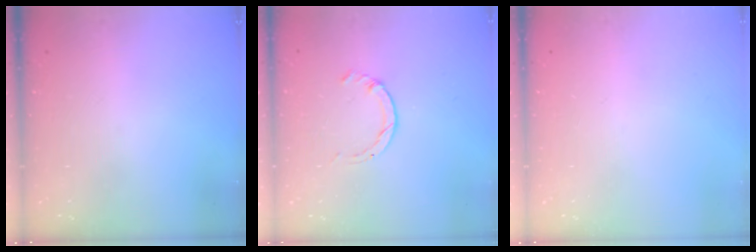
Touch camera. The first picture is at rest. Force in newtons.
{"total": 1.4, "press": 1.4, "slide": 0.2}
{"total": 0.0}